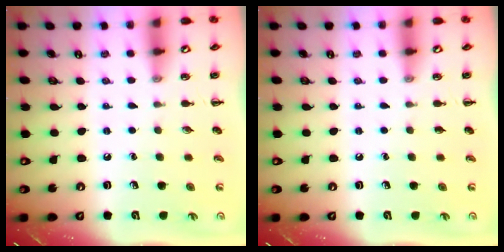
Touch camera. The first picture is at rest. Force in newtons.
{"total": 0.0}